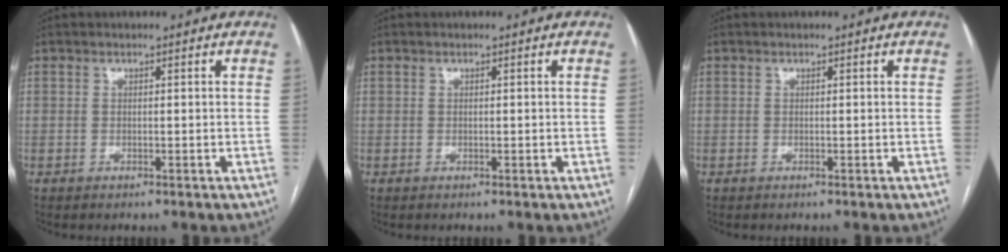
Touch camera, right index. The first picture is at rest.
{"total": 0.0}
{"total": 0.0}